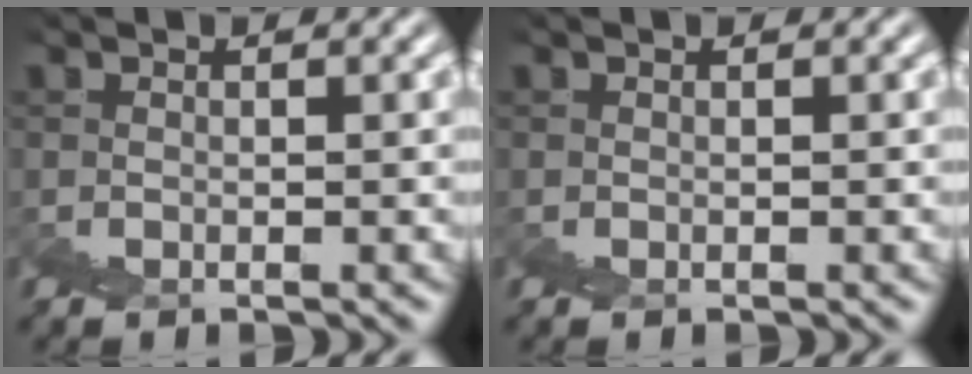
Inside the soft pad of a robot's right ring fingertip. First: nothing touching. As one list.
[{"total": 0.0}]